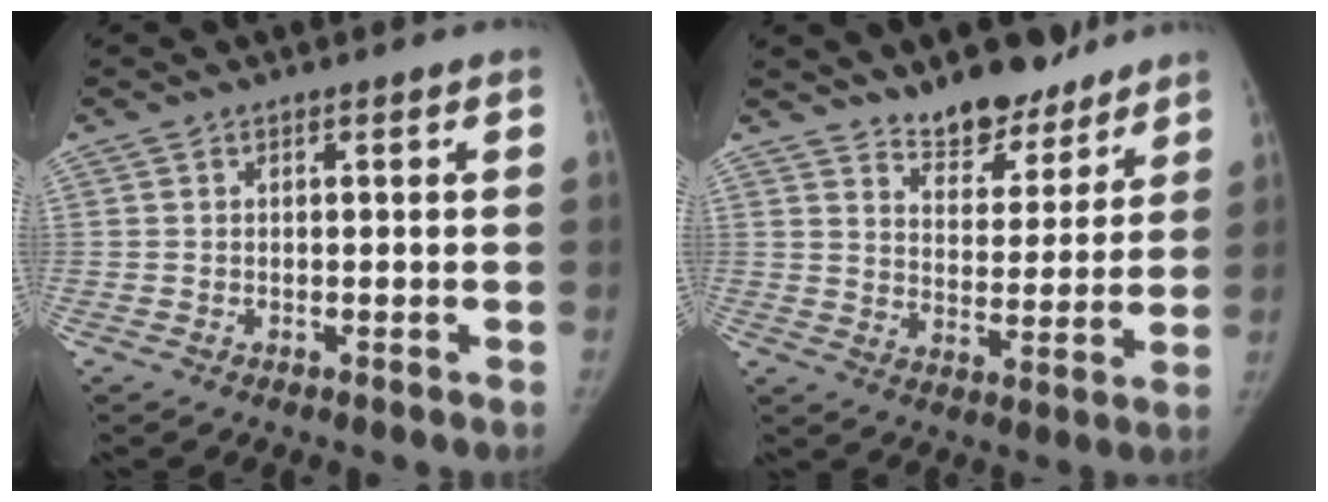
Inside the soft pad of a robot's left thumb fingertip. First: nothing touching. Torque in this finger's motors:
{"motor_torque": [0.07, 0.03, 0.24, -0.01, 0.00]}